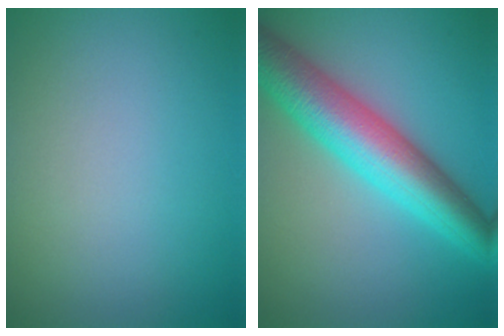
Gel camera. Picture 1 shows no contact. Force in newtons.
{"total": 8.5, "press": 8.5, "slide": 0.0}